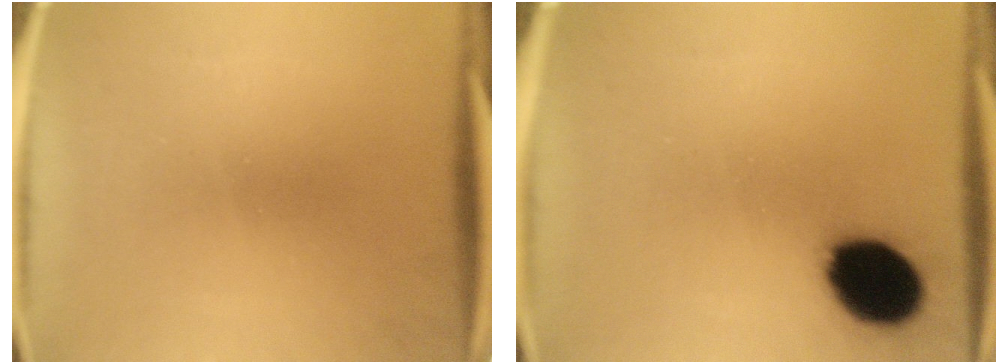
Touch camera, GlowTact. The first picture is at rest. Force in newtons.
{"total": 14.7}